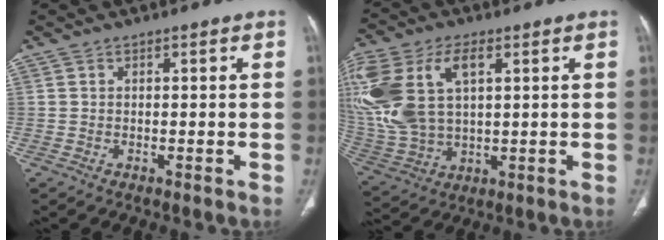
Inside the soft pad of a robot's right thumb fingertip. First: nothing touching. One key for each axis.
{"total": 22.5, "fx": 6.4, "fy": 13.1, "fz": 17.0, "tx": -0.417, "ty": 0.007, "tz": 0.130}